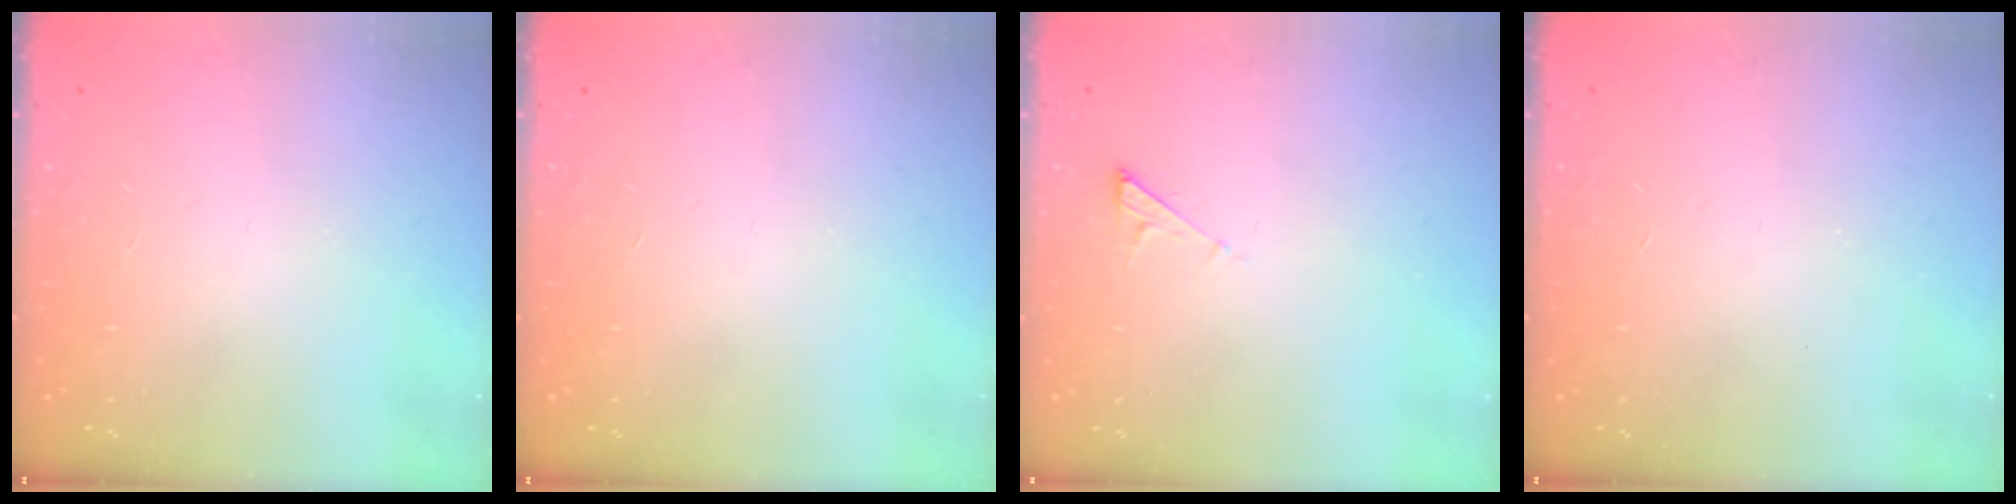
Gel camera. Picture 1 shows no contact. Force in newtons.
{"total": 0.0}
{"total": 2.3, "press": 2.2, "slide": 0.4}
{"total": 0.0}